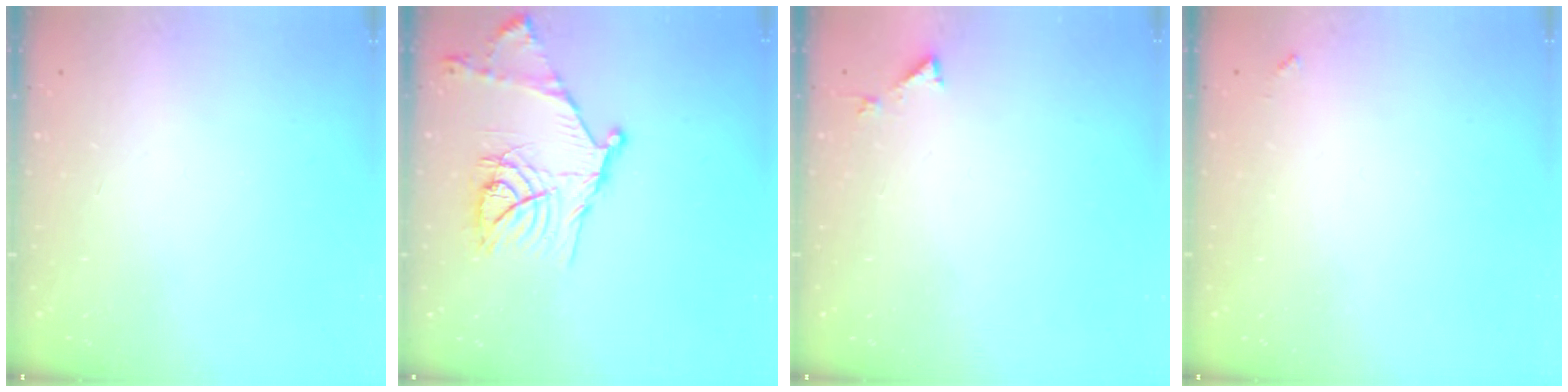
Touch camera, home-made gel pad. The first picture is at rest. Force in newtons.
{"total": 17.5, "press": 17.5, "slide": 1.2}
{"total": 3.0, "press": 3.0, "slide": 0.2}
{"total": 3.5, "press": 3.5, "slide": 0.2}